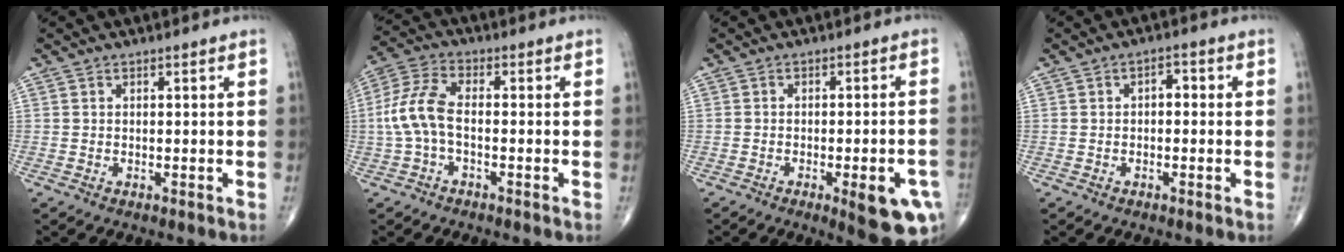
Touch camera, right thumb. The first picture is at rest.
{"total": 8.1, "force": [-1.2, 3.8, 7.0], "torque": [-0.163, 0.025, -0.031]}
{"total": 10.6, "force": [-4.3, 3.0, 9.3], "torque": [-0.103, 0.006, -0.048]}
{"total": 1.7, "force": [-0.1, 1.0, 1.3], "torque": [-0.008, 0.007, -0.009]}